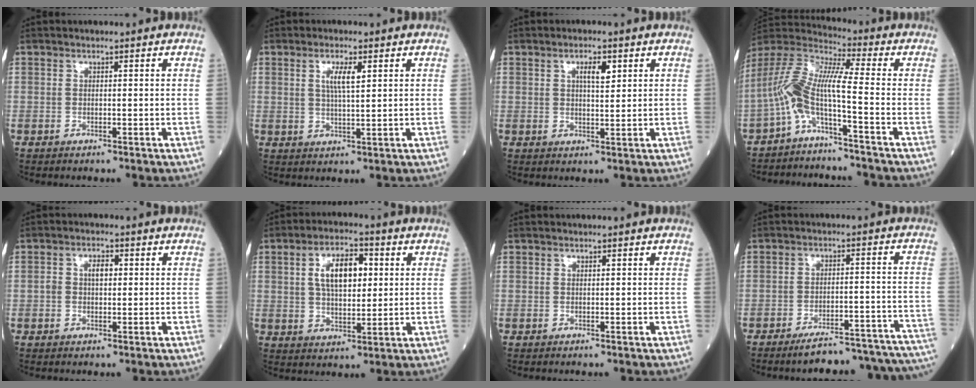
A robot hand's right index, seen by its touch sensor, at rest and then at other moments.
{"total": 3.9, "force": [1.5, 0.6, 3.6], "torque": [-0.069, 0.001, 0.026]}
{"total": 3.3, "force": [1.5, 0.9, 2.8], "torque": [-0.048, 0.001, 0.024]}
{"total": 8.9, "force": [-4.0, -0.1, 8.0], "torque": [-0.172, 0.029, -0.084]}
{"total": 3.0, "force": [0.4, 1.7, 2.5], "torque": [-0.049, 0.014, 0.009]}
{"total": 8.9, "force": [2.3, 4.0, 7.6], "torque": [-0.139, 0.016, 0.040]}
{"total": 0.0}
{"total": 19.6, "force": [-18.3, 1.7, 6.9], "torque": [-0.037, 0.021, -0.234]}